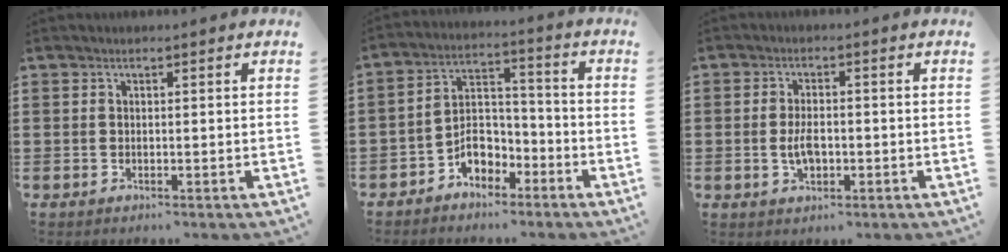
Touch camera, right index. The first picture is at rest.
{"total": 5.8, "force": [-3.7, 3.8, 2.5], "torque": [-0.048, 0.015, -0.070]}
{"total": 3.8, "force": [-0.6, 1.9, 3.3], "torque": [-0.067, 0.000, -0.012]}